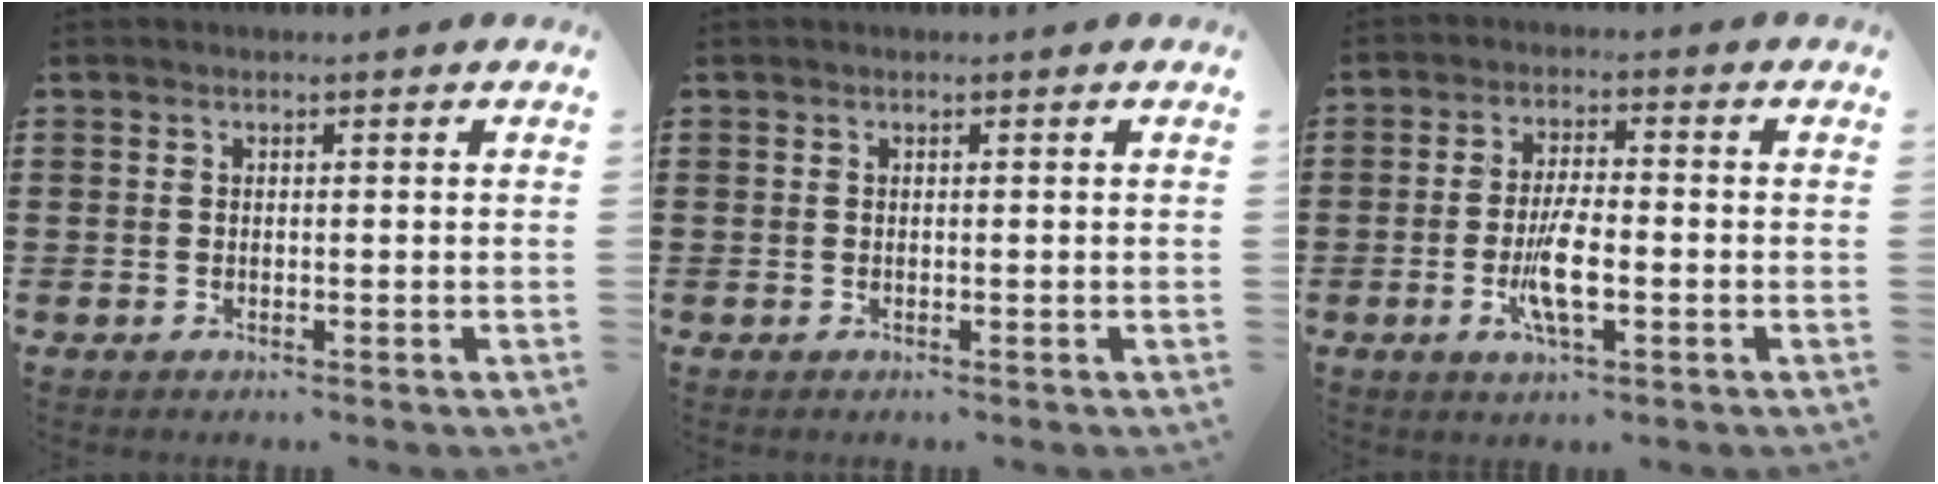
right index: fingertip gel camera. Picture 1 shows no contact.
{"total": 0.0}
{"total": 6.6, "force": [-1.9, 1.6, 6.1], "torque": [-0.130, -0.012, -0.038]}